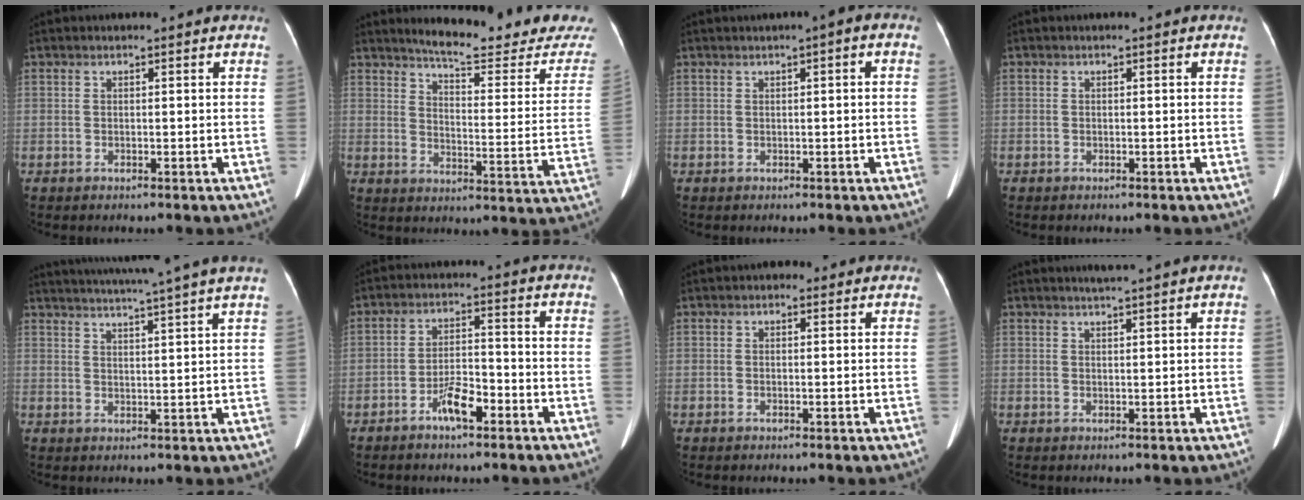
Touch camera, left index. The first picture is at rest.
{"total": 20.8, "force": [19.5, 1.6, 7.2], "torque": [-0.093, -0.097, 0.228]}
{"total": 1.8, "force": [0.3, 0.5, 1.7], "torque": [-0.021, 0.015, 0.001]}
{"total": 0.6, "force": [-0.4, 0.4, -0.1], "torque": [-0.003, 0.004, -0.008]}
{"total": 13.5, "force": [11.8, -2.1, 6.2], "torque": [-0.106, -0.014, 0.151]}
{"total": 5.1, "force": [-3.3, 1.3, 3.7], "torque": [-0.074, 0.003, -0.058]}
{"total": 1.1, "force": [0.6, 0.9, 0.5], "torque": [-0.007, 0.010, 0.002]}
{"total": 2.0, "force": [1.6, -0.6, 0.9], "torque": [-0.009, 0.004, 0.032]}